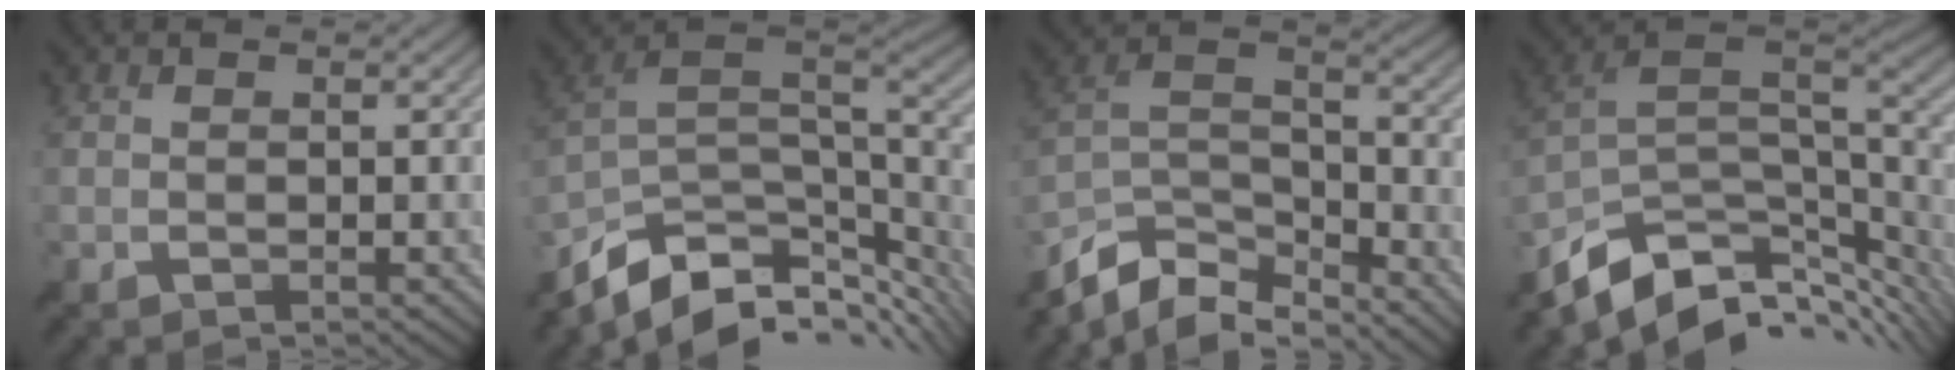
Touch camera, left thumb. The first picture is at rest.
{"total": 12.2, "force": [-6.8, 5.8, 8.3], "torque": [-0.192, -0.016, -0.111]}
{"total": 11.4, "force": [-9.2, 4.0, 5.3], "torque": [-0.118, 0.000, -0.178]}
{"total": 12.2, "force": [-6.2, 6.1, 8.6], "torque": [-0.201, -0.017, -0.103]}